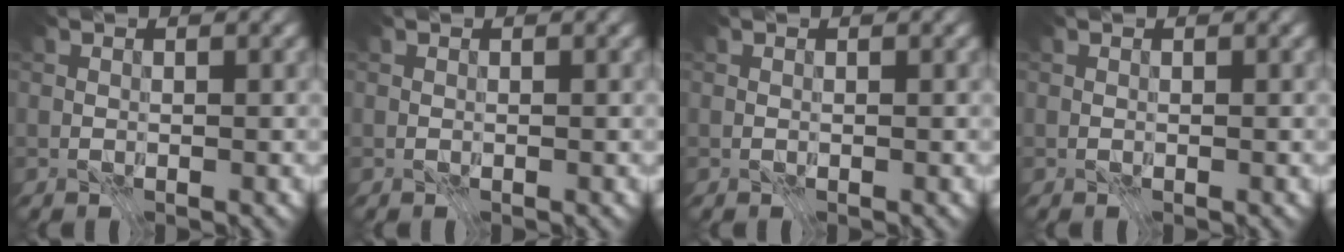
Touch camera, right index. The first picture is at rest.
{"total": 0.0}
{"total": 0.0}
{"total": 0.0}